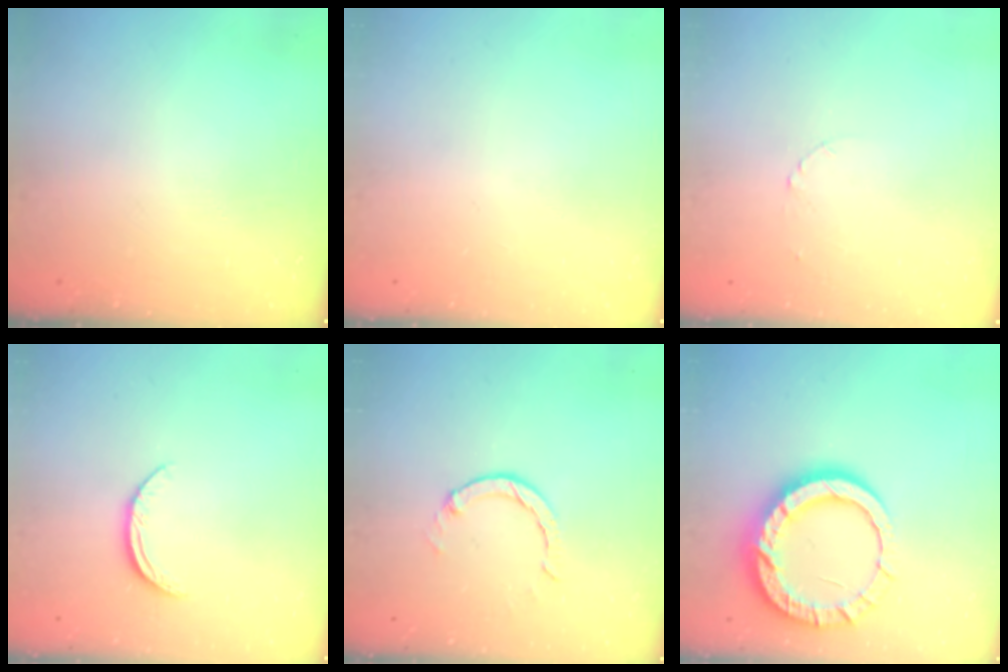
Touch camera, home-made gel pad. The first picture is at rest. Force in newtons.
{"total": 0.0}
{"total": 1.3, "press": 1.3, "slide": 0.1}
{"total": 7.2, "press": 7.1, "slide": 0.8}
{"total": 1.3, "press": 1.2, "slide": 0.3}
{"total": 15.1, "press": 15.0, "slide": 1.1}